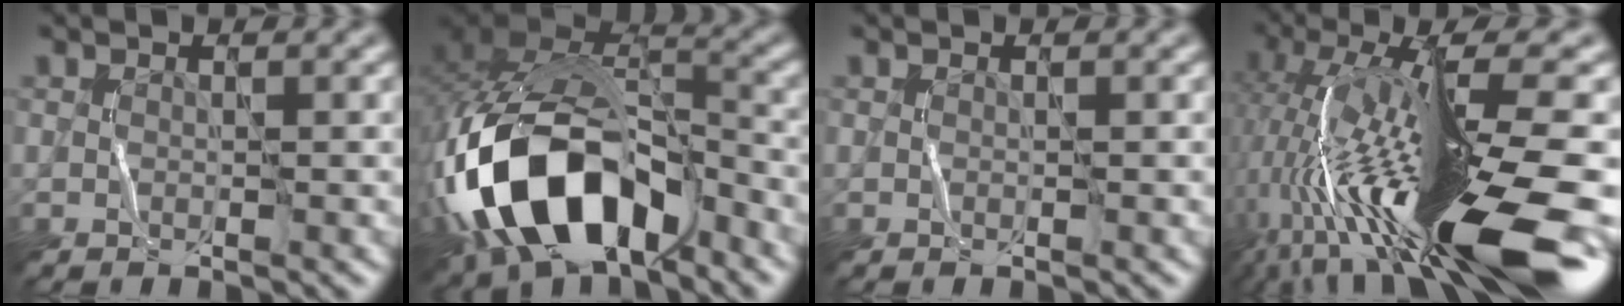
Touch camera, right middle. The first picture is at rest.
{"total": 14.3, "force": [-6.2, 7.7, 10.4], "torque": [-0.201, -0.003, -0.112]}
{"total": 0.0}
{"total": 16.0, "force": [-5.8, 3.1, 14.6], "torque": [-0.264, 0.011, -0.088]}